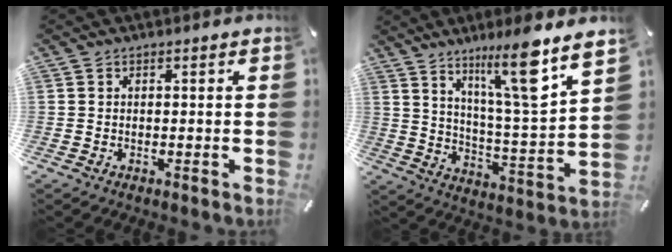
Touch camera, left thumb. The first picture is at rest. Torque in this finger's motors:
{"motor_torque": [2.27, 1.67, 1.39, -1.38, 0.17]}